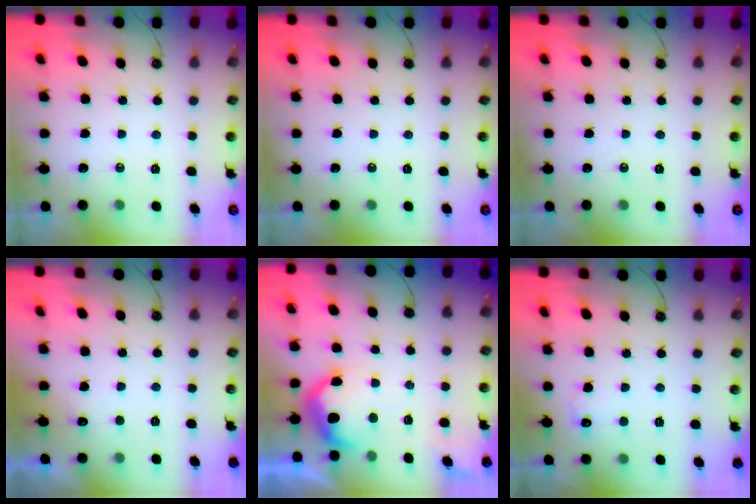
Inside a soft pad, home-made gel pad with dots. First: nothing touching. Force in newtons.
{"total": 0.0}
{"total": 0.0}
{"total": 4.2, "press": 4.1, "slide": 1.0}
{"total": 13.3, "press": 13.2, "slide": 1.1}
{"total": 3.4, "press": 3.3, "slide": 1.0}